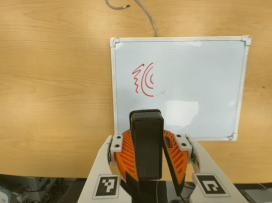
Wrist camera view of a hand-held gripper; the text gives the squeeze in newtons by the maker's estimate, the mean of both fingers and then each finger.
{"total": 10.3, "left": 10.2, "right": 10.5}